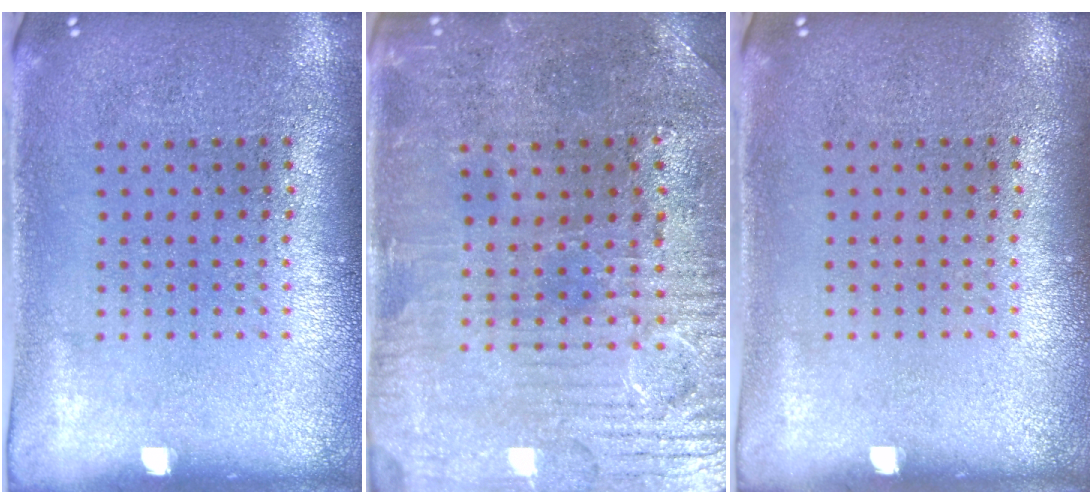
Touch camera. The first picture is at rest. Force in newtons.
{"total": 1.7, "press": 1.7, "slide": 0.5}
{"total": 0.0}